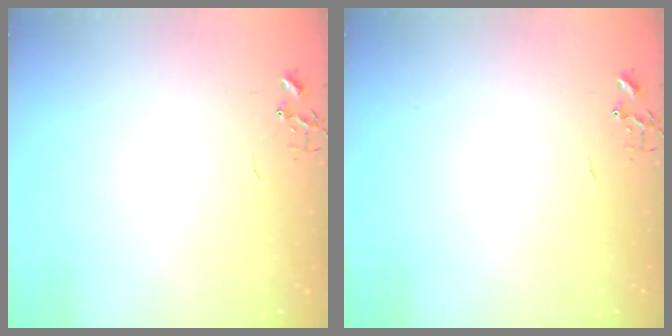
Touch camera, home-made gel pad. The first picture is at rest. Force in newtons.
{"total": 0.0}